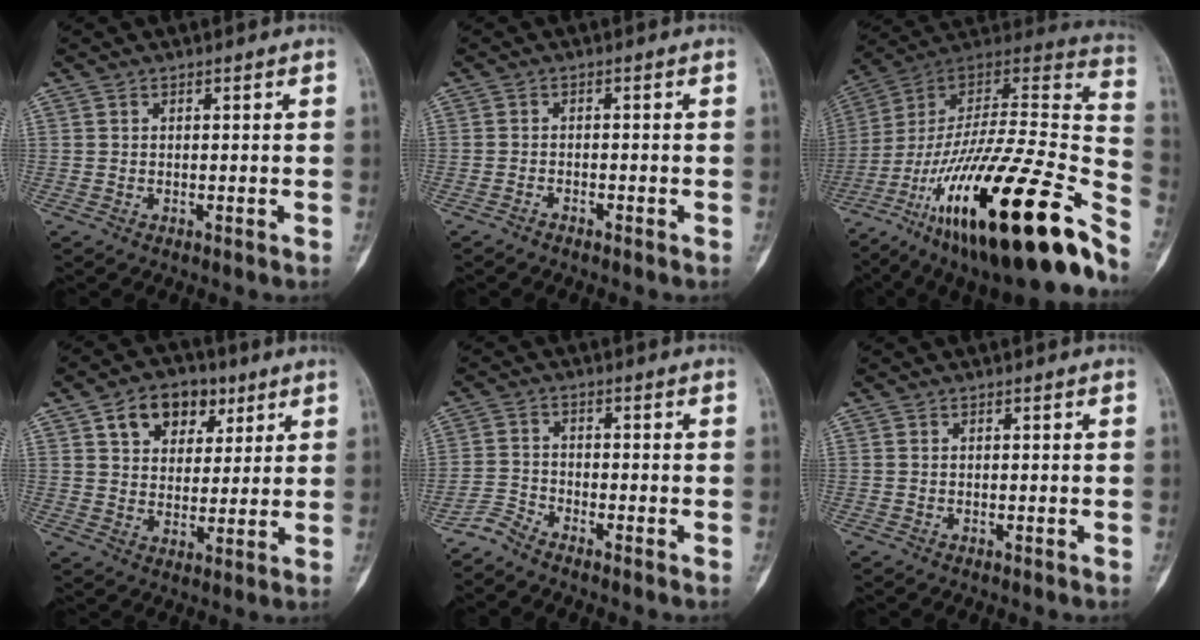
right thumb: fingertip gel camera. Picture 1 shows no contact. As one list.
[{"total": 1.0, "force": [-1.0, 0.2, 0.3], "torque": [-0.009, 0.008, -0.016]}, {"total": 39.0, "force": [-20.6, 9.8, 31.6], "torque": [-0.442, 0.051, -0.328]}, {"total": 11.2, "force": [5.4, 7.8, 6.0], "torque": [-0.056, -0.013, 0.086]}, {"total": 3.1, "force": [-3.1, 0.1, 0.4], "torque": [-0.010, 0.001, -0.073]}, {"total": 0.0}]